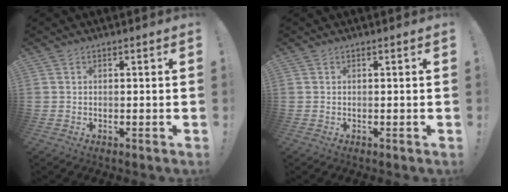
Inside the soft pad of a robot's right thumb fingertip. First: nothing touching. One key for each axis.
{"total": 0.0}